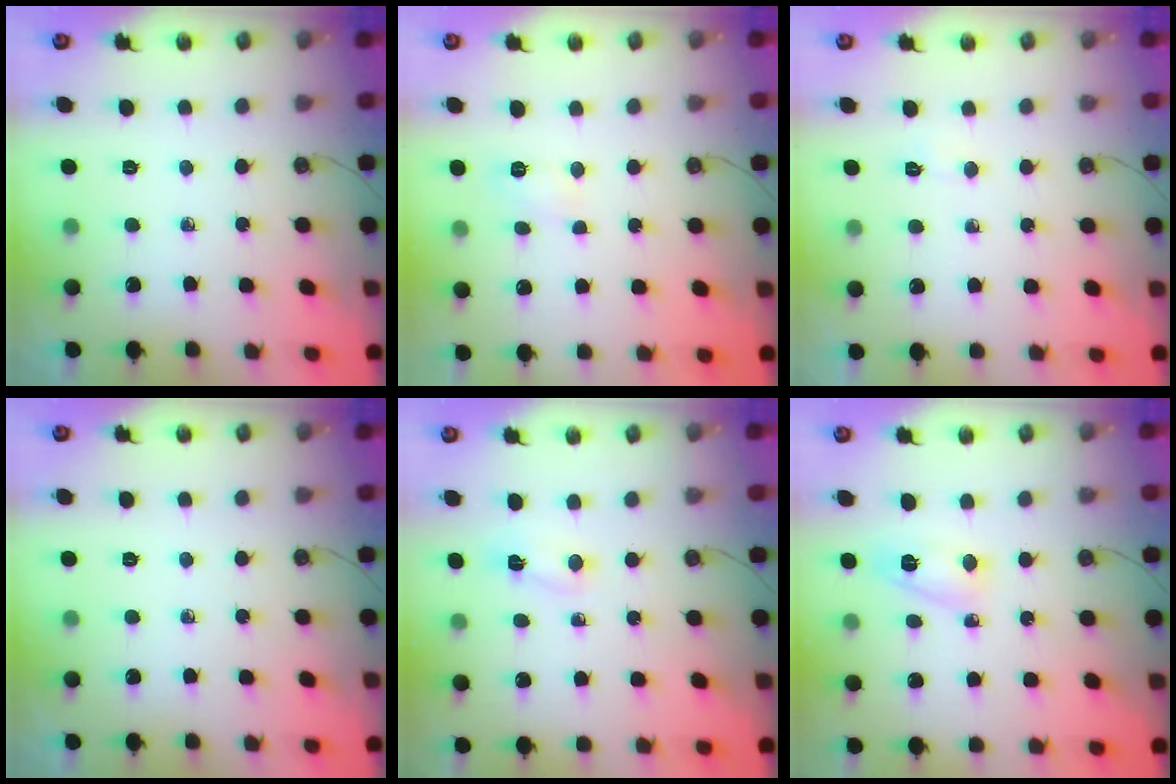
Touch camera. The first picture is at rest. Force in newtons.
{"total": 3.7, "press": 3.7, "slide": 0.5}
{"total": 2.3, "press": 2.3, "slide": 0.3}
{"total": 0.0}
{"total": 2.1, "press": 2.0, "slide": 0.5}
{"total": 5.7, "press": 5.6, "slide": 0.5}